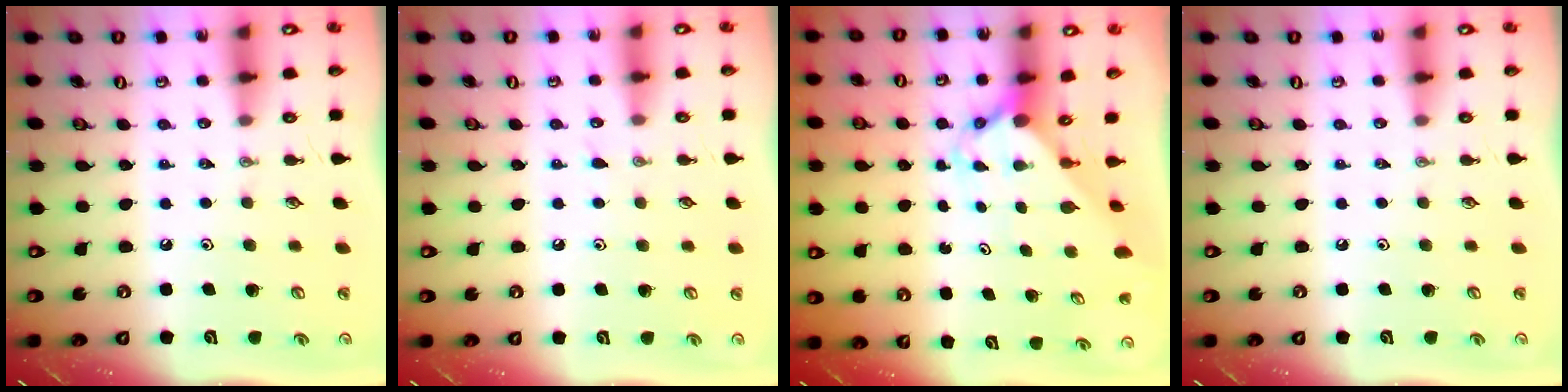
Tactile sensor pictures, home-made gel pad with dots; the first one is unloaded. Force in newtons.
{"total": 4.4, "press": 4.4, "slide": 0.6}
{"total": 2.8, "press": 2.8, "slide": 0.3}
{"total": 0.0}